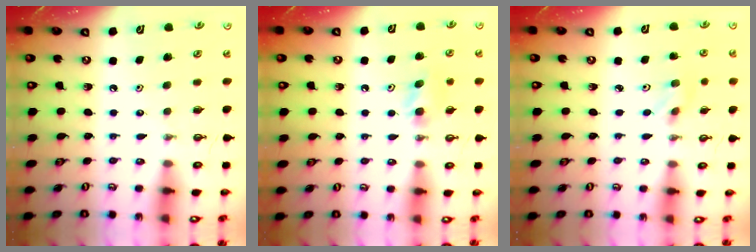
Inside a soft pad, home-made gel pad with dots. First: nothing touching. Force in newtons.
{"total": 5.8, "press": 5.7, "slide": 0.8}
{"total": 2.1, "press": 2.0, "slide": 0.6}